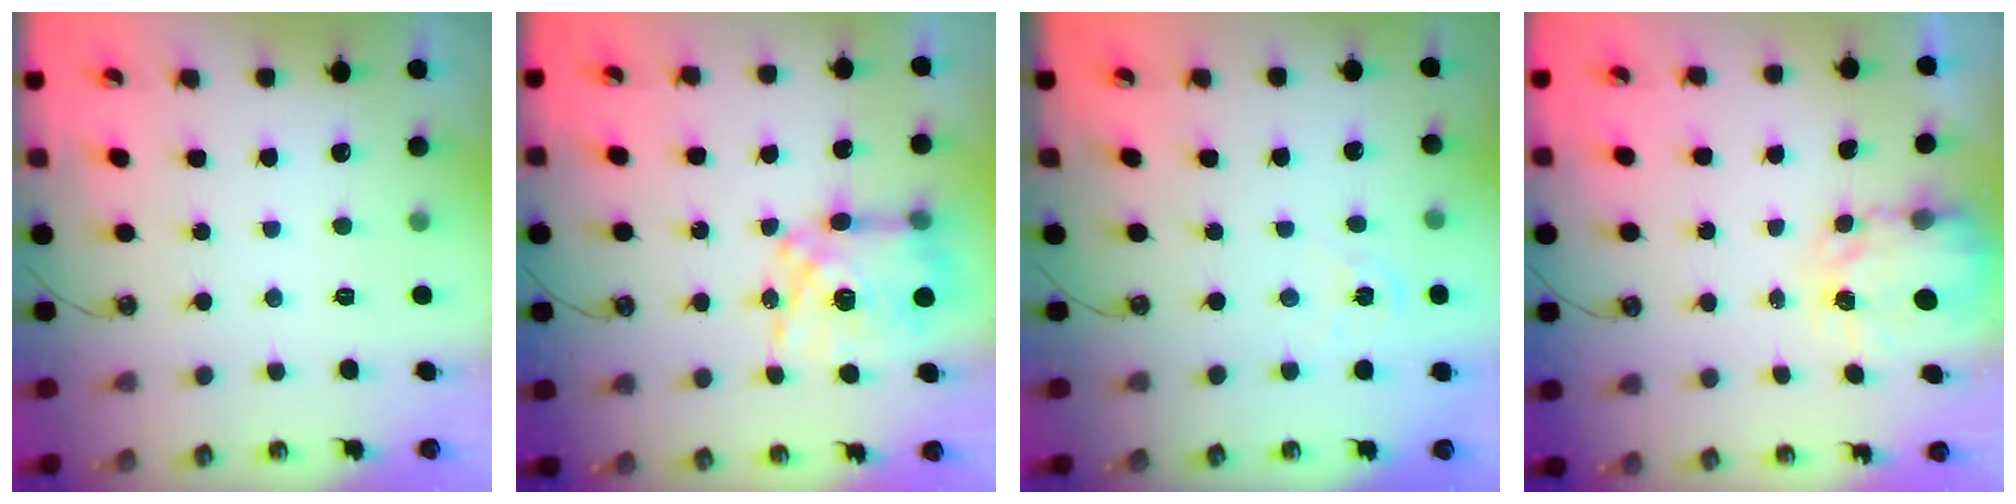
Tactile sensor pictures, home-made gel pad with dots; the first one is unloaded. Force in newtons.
{"total": 12.2, "press": 12.2, "slide": 1.2}
{"total": 1.8, "press": 1.8, "slide": 0.3}
{"total": 3.9, "press": 3.9, "slide": 0.3}